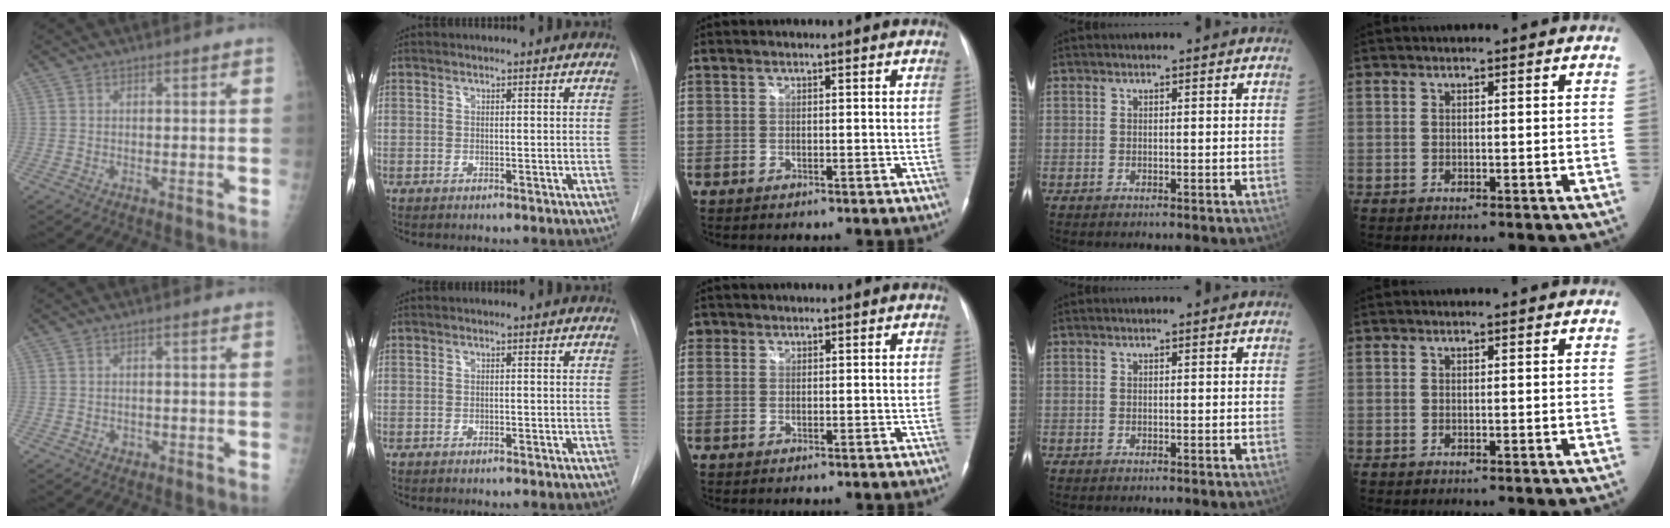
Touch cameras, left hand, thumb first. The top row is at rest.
{"thumb": {"total": 1.1, "force": [-0.4, 1.0, 0.5], "torque": [-0.004, 0.006, -0.003]}, "index": {"total": 0.6, "force": [-0.6, 0.1, 0.2], "torque": [-0.002, -0.004, -0.011]}, "middle": {"total": 1.5, "force": [0.7, 1.3, 0.2], "torque": [0.007, 0.007, 0.009]}}